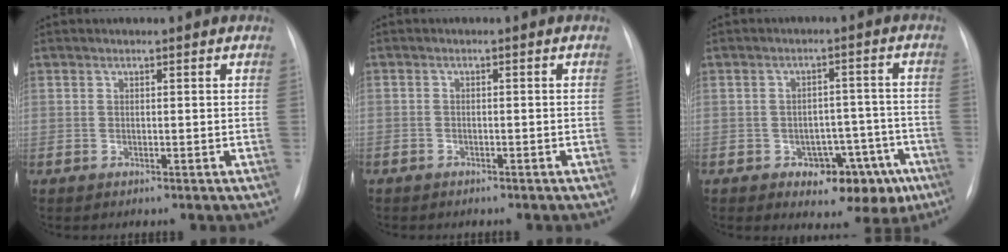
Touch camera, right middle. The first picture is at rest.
{"total": 1.7, "force": [-1.2, 1.0, 0.4], "torque": [-0.012, 0.003, -0.014]}
{"total": 9.7, "force": [-5.0, 5.7, 6.1], "torque": [-0.055, 0.031, -0.054]}